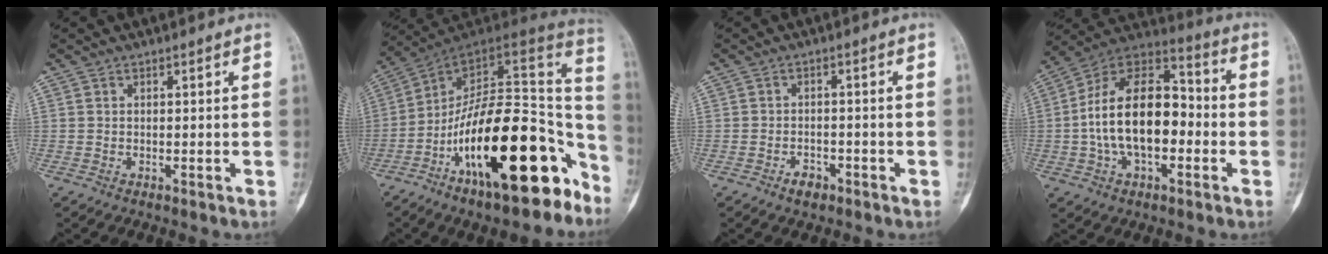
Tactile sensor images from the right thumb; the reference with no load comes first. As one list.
[{"total": 26.0, "force": [-12.6, 10.8, 20.0], "torque": [-0.236, 0.099, -0.199]}, {"total": 2.7, "force": [-1.8, 1.6, 1.2], "torque": [-0.017, 0.012, -0.025]}, {"total": 19.9, "force": [-2.0, 11.4, 16.1], "torque": [-0.263, 0.044, -0.041]}]